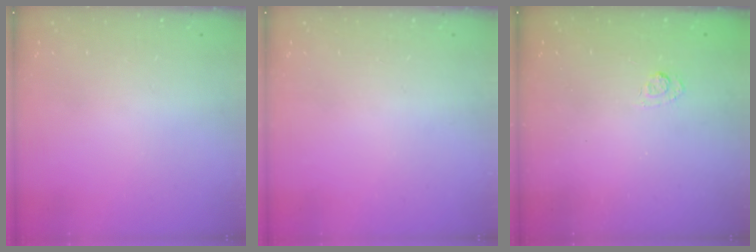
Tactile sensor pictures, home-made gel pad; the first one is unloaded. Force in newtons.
{"total": 0.0}
{"total": 2.7, "press": 2.3, "slide": 1.5}